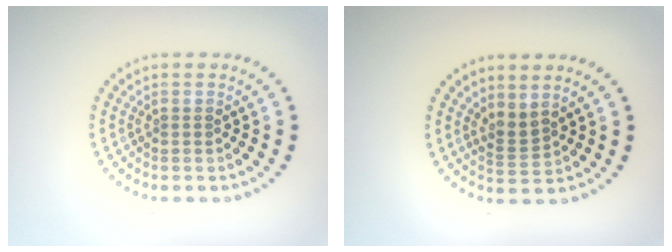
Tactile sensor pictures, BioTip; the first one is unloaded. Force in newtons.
{"total": 1.8, "press": 1.3, "slide": 1.3}